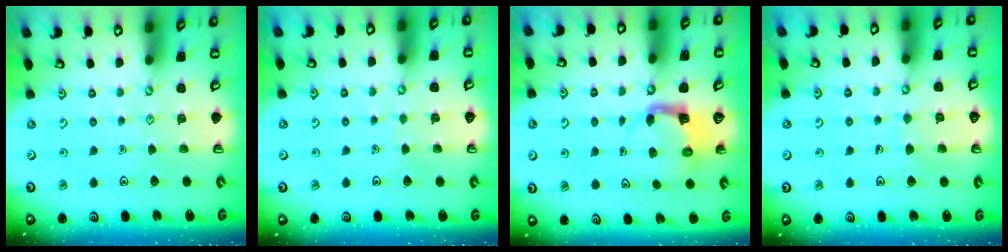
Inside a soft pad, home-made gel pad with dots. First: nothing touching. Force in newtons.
{"total": 1.4, "press": 1.4, "slide": 0.1}
{"total": 3.9, "press": 3.8, "slide": 0.7}
{"total": 5.1, "press": 5.1, "slide": 0.5}